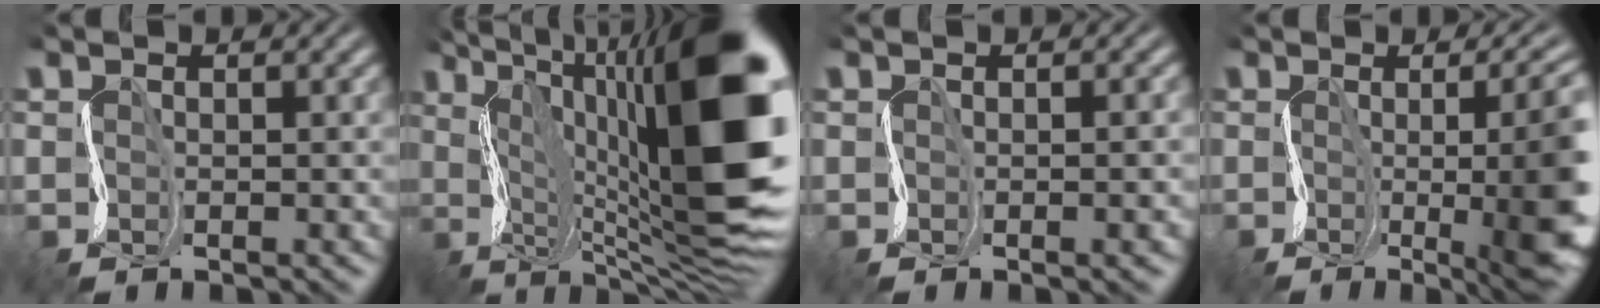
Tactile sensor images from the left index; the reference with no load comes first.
{"total": 18.8, "force": [3.0, 6.7, 17.3], "torque": [-0.264, 0.032, 0.056]}
{"total": 3.3, "force": [-0.3, 1.4, 3.0], "torque": [-0.016, 0.006, 0.001]}
{"total": 15.9, "force": [-1.4, 6.1, 14.6], "torque": [-0.151, -0.005, -0.008]}